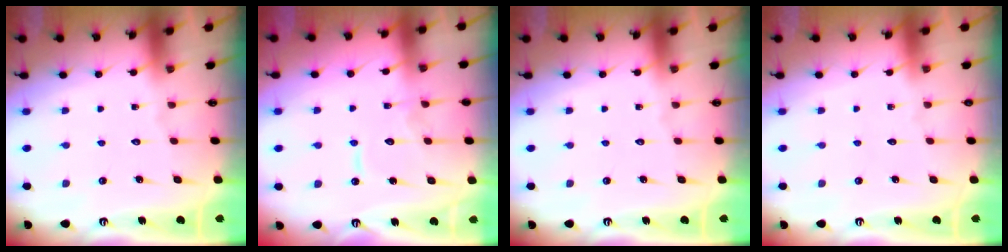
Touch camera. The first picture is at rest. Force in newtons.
{"total": 8.8, "press": 8.8, "slide": 0.7}
{"total": 0.0}
{"total": 0.0}